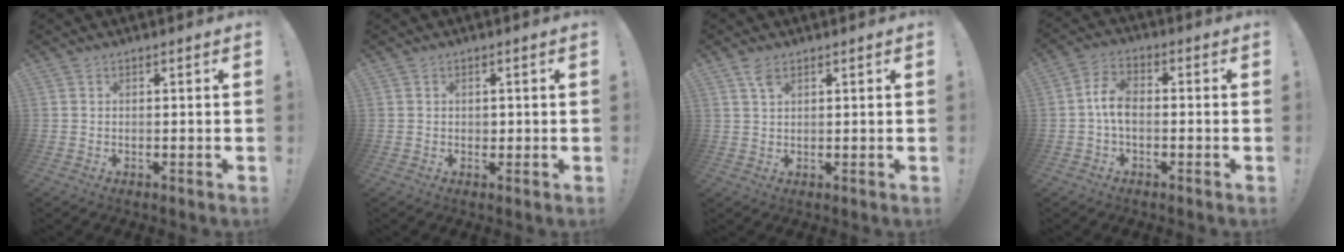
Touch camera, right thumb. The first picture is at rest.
{"total": 1.1, "force": [0.1, 1.1, 0.3], "torque": [0.000, -0.001, 0.002]}
{"total": 3.3, "force": [2.0, 1.4, 2.2], "torque": [-0.036, -0.008, 0.035]}
{"total": 7.0, "force": [-0.6, 4.2, 5.6], "torque": [-0.117, 0.012, -0.006]}